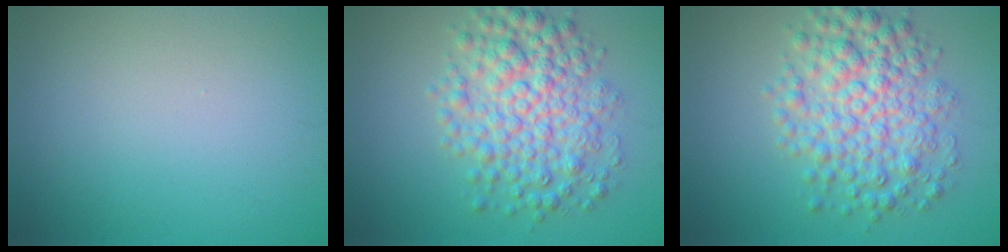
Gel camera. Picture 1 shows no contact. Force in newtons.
{"total": 6.4, "press": 6.4, "slide": 0.1}
{"total": 6.4, "press": 6.4, "slide": 0.1}